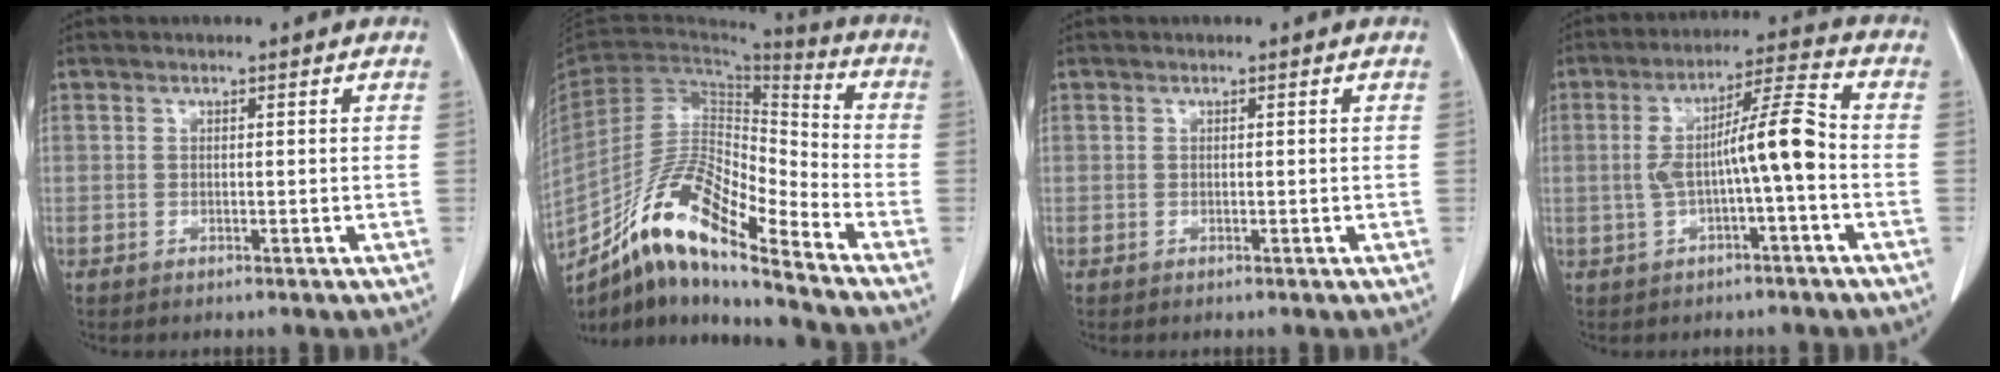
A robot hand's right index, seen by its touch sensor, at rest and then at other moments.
{"total": 16.5, "force": [-12.2, 1.9, 10.9], "torque": [-0.203, 0.012, -0.222]}
{"total": 0.0}
{"total": 8.9, "force": [-1.1, 0.5, 8.9], "torque": [-0.156, 0.029, -0.020]}